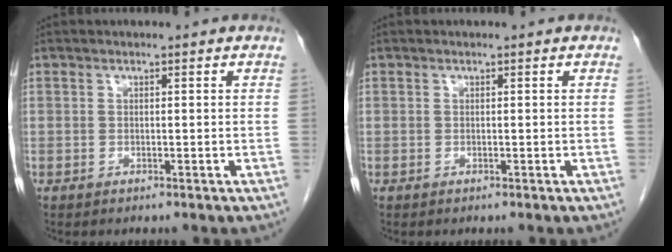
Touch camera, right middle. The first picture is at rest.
{"total": 0.0}